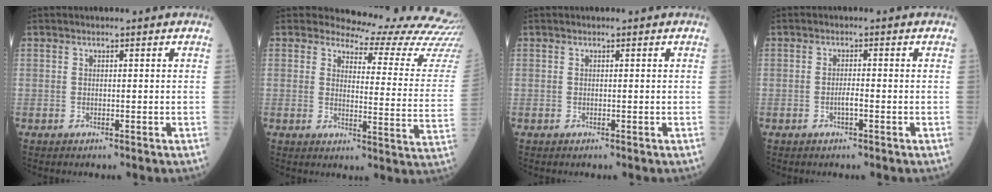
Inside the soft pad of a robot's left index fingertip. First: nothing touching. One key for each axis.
{"total": 18.9, "fx": 18.7, "fy": 1.9, "fz": 2.2, "tx": -0.006, "ty": -0.158, "tz": 0.176}
{"total": 0.0}
{"total": 1.5, "fx": -1.2, "fy": 0.0, "fz": 0.9, "tx": -0.019, "ty": -0.005, "tz": -0.021}